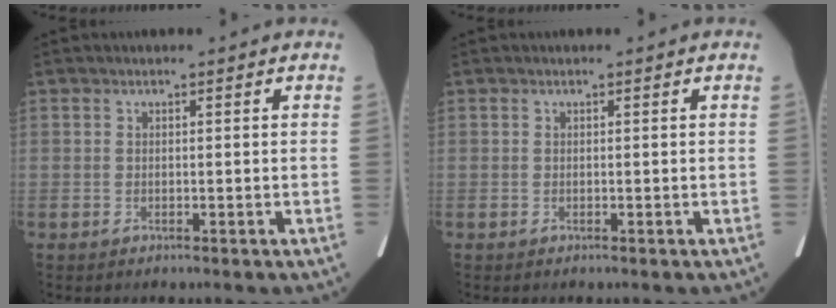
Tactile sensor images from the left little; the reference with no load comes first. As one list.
[{"total": 0.0}]